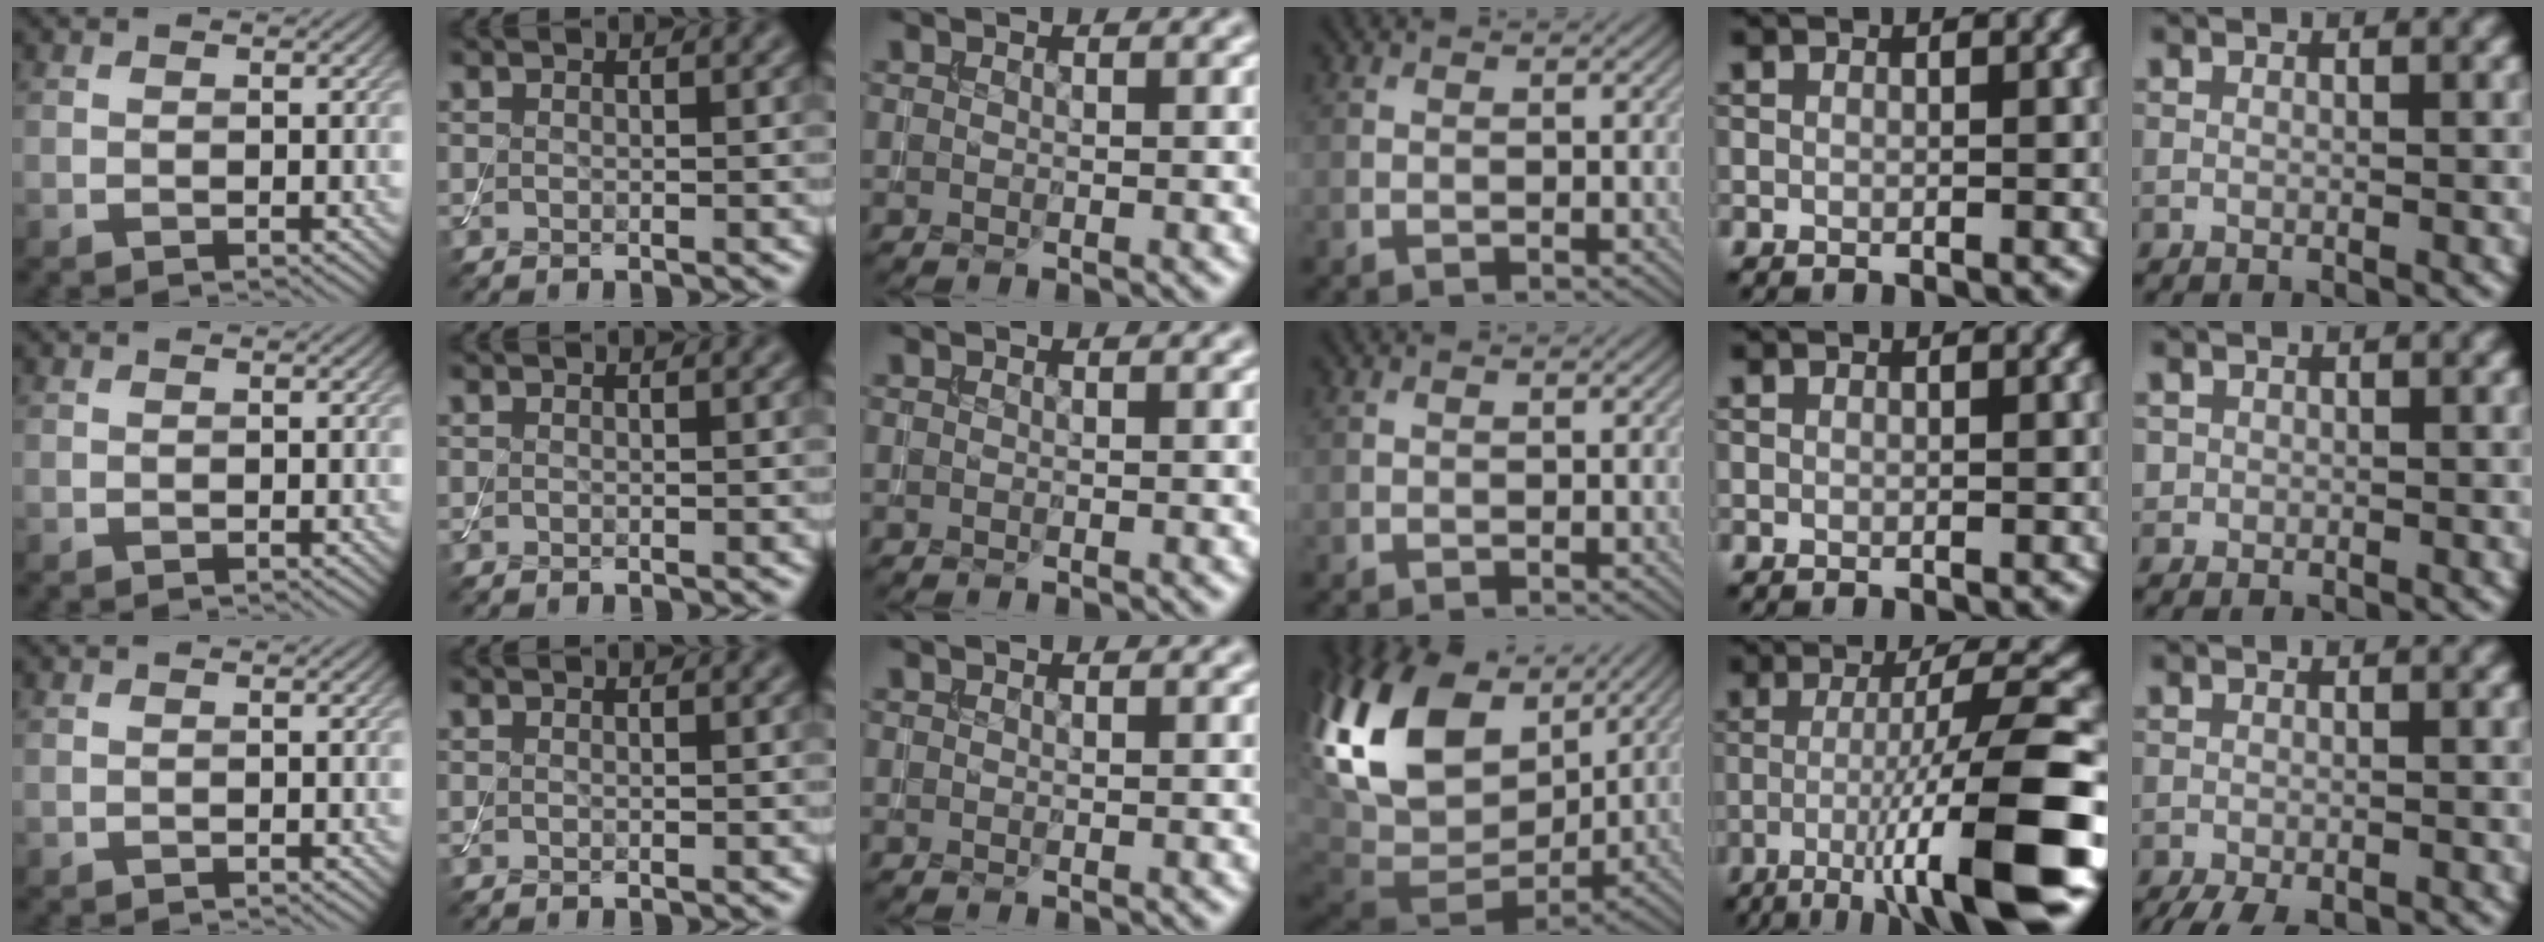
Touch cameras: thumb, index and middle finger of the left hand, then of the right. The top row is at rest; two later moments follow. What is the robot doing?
{"motion": "assemble", "object": "toy tower of hanoi"}